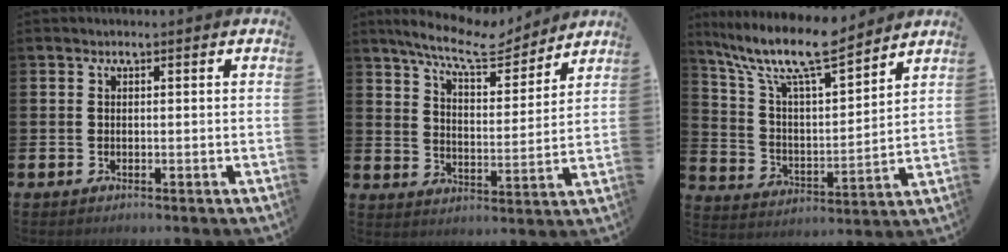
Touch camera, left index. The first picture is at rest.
{"total": 9.5, "force": [8.4, 1.7, 3.9], "torque": [-0.097, -0.046, 0.146]}
{"total": 11.5, "force": [9.9, 1.9, 5.4], "torque": [-0.139, -0.058, 0.172]}